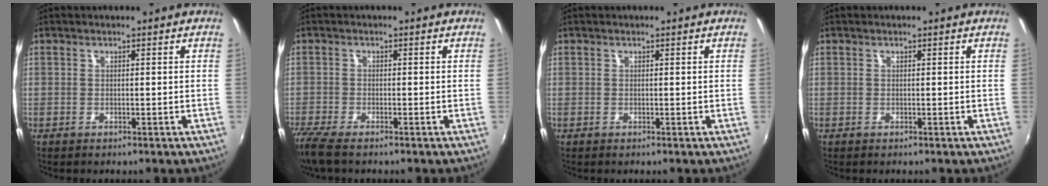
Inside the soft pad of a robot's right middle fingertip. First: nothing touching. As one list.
[{"total": 5.3, "force": [-4.2, 0.8, 3.0], "torque": [-0.082, -0.022, -0.083]}, {"total": 0.0}, {"total": 0.0}]